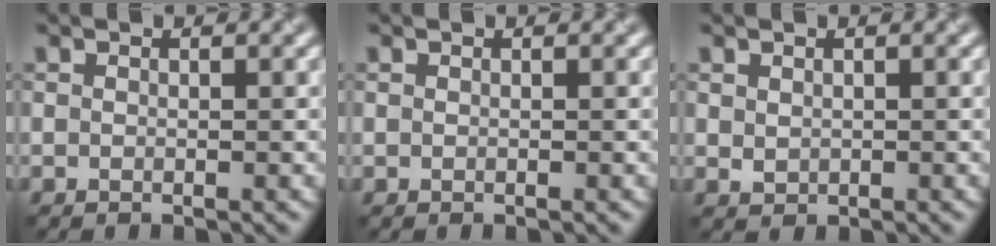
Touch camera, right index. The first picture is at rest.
{"total": 0.0}
{"total": 0.9, "force": [0.4, 0.7, 0.4], "torque": [-0.010, -0.002, 0.012]}